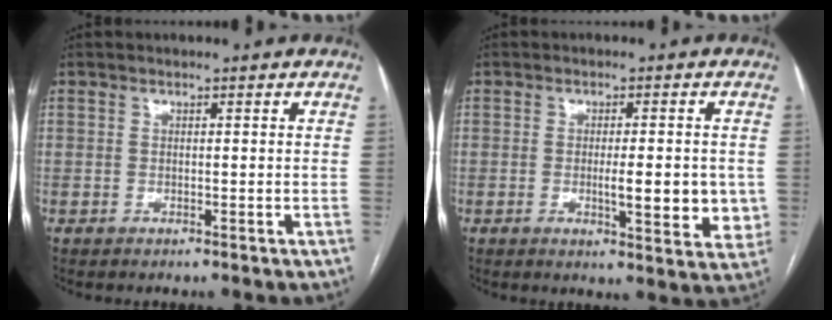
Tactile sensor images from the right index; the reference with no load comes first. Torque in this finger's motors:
{"motor_torque": [1.07, -0.12, 0.58, 0.10]}